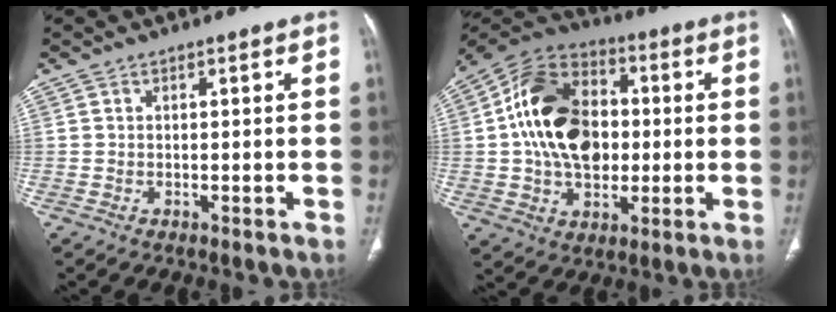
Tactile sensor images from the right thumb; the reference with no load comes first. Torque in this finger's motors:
{"motor_torque": [2.48, 2.51, 2.03, -0.35, 0.25]}